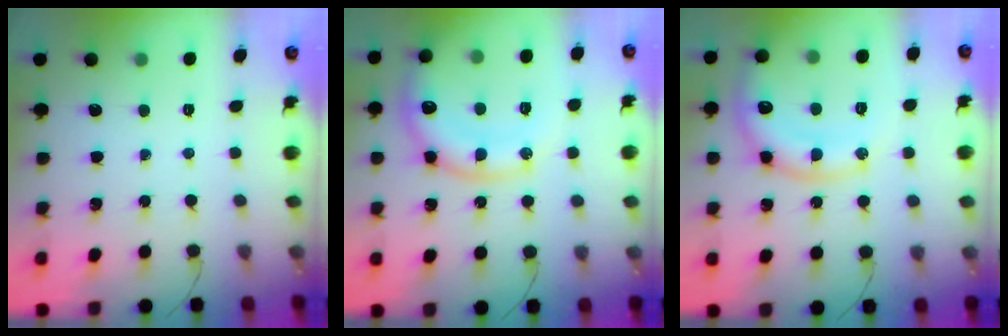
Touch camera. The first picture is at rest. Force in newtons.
{"total": 18.5, "press": 18.4, "slide": 1.9}
{"total": 16.0, "press": 16.0, "slide": 1.2}